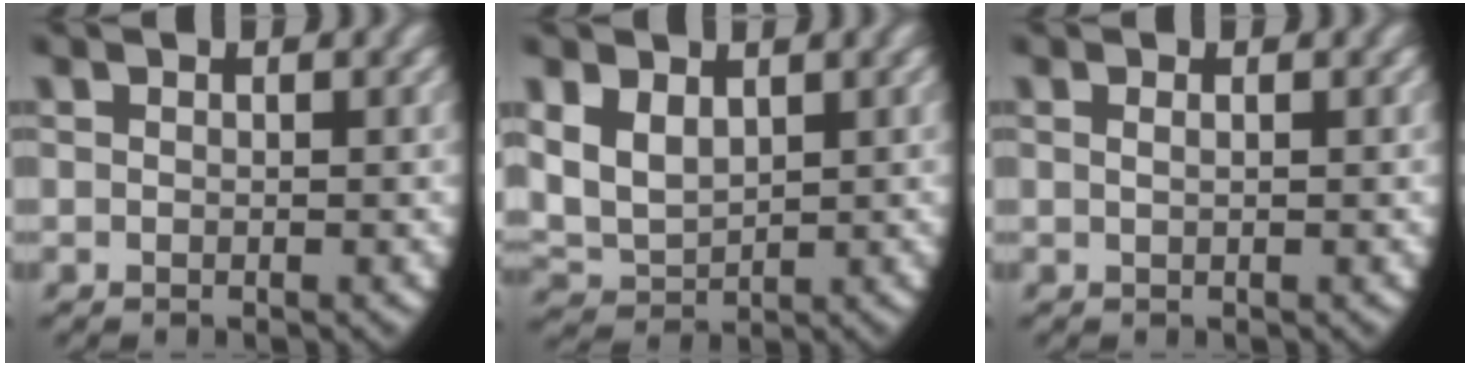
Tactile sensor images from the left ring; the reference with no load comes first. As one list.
[{"total": 6.7, "force": [0.7, 5.8, 3.3], "torque": [-0.107, -0.022, 0.023]}, {"total": 0.5, "force": [0.1, -0.4, 0.4], "torque": [-0.011, -0.006, 0.006]}]